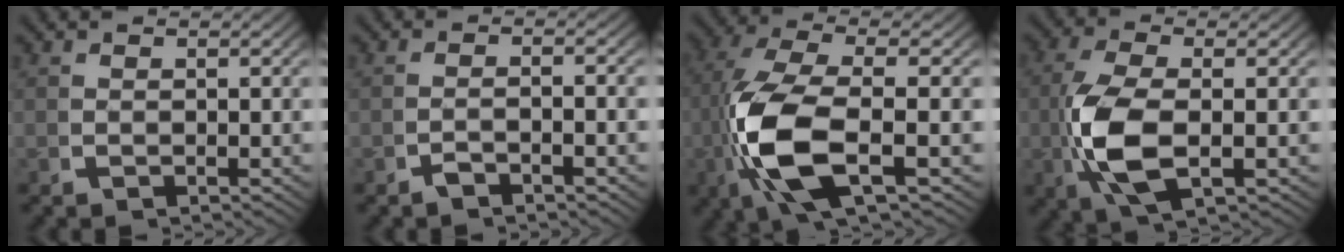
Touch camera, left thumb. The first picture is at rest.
{"total": 1.6, "force": [-1.3, -0.1, 0.8], "torque": [-0.014, 0.009, -0.027]}
{"total": 11.4, "force": [-0.9, 5.3, 10.0], "torque": [-0.252, -0.024, 0.003]}
{"total": 8.3, "force": [-0.5, 4.4, 7.0], "torque": [-0.186, -0.020, 0.005]}